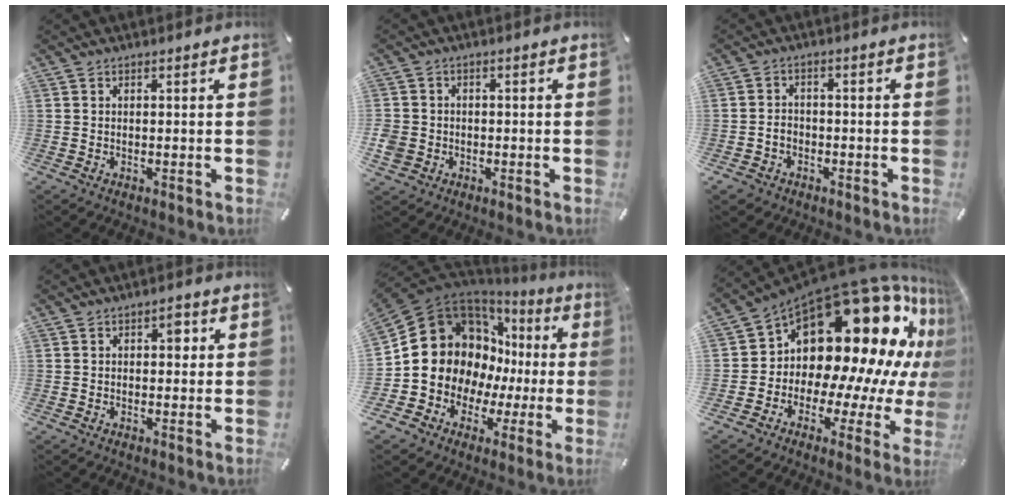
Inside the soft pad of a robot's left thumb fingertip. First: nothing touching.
{"total": 4.2, "force": [-1.4, 3.8, 1.2], "torque": [-0.032, 0.004, -0.026]}
{"total": 3.7, "force": [-1.6, 3.0, 1.3], "torque": [-0.030, 0.008, -0.033]}
{"total": 2.8, "force": [0.4, 1.8, 2.1], "torque": [-0.021, 0.001, -0.002]}
{"total": 16.1, "force": [2.9, 14.4, 6.4], "torque": [-0.110, -0.035, 0.076]}
{"total": 25.4, "force": [12.6, 13.3, 17.5], "torque": [-0.240, -0.152, 0.241]}